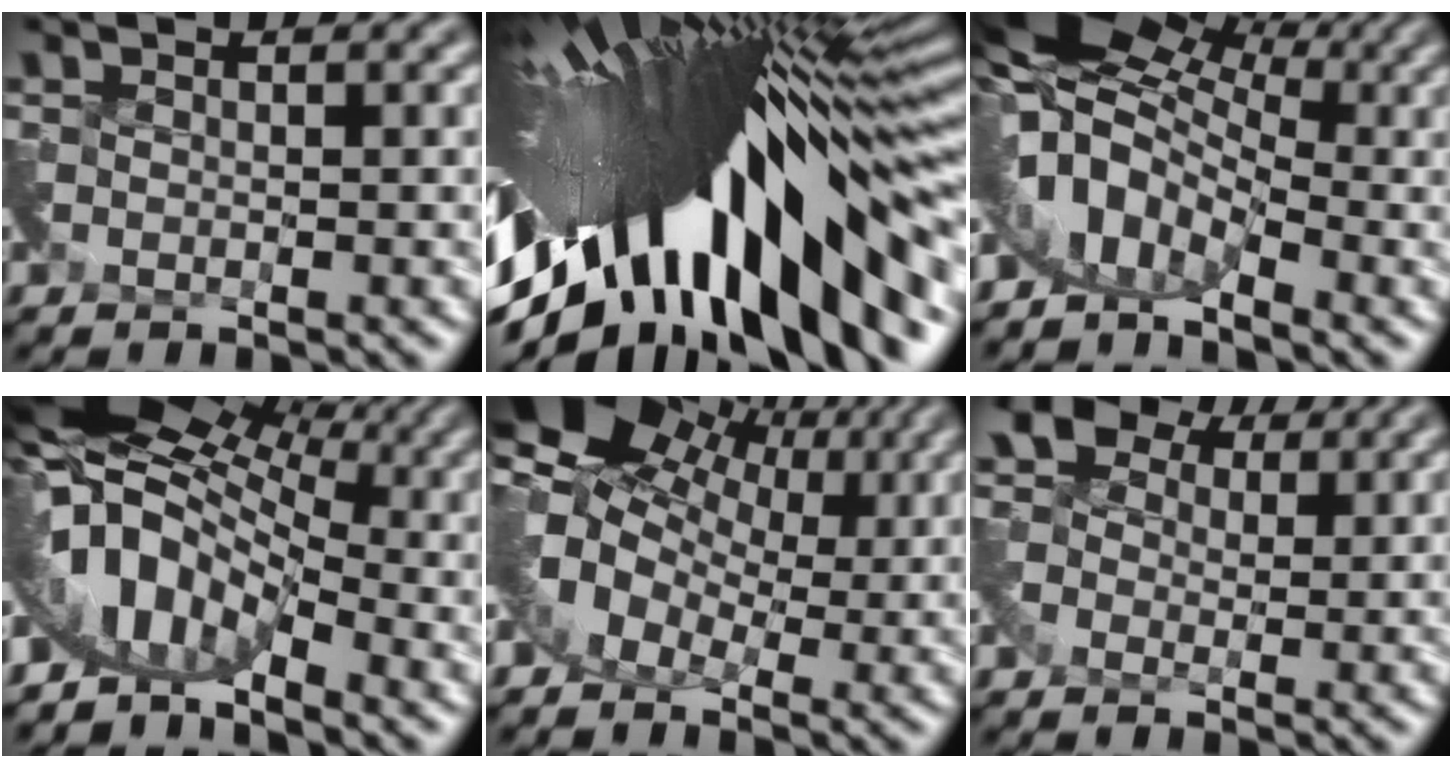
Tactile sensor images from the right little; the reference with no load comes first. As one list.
[{"total": 17.1, "force": [-3.2, 6.3, 15.6], "torque": [-0.270, -0.026, -0.045]}, {"total": 7.0, "force": [-1.0, 4.2, 5.5], "torque": [-0.087, 0.018, -0.041]}, {"total": 6.9, "force": [-1.7, 4.1, 5.2], "torque": [-0.081, 0.011, -0.051]}, {"total": 8.7, "force": [3.2, 5.8, 5.6], "torque": [-0.100, 0.014, 0.049]}, {"total": 5.5, "force": [1.7, 4.1, 3.2], "torque": [-0.077, 0.031, 0.021]}]